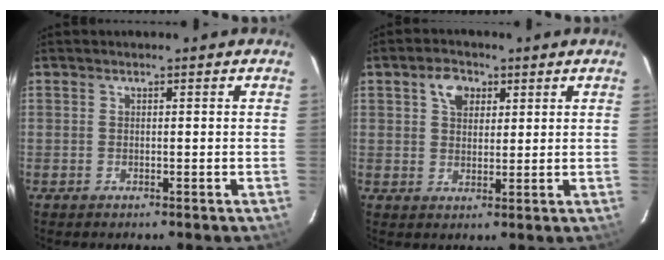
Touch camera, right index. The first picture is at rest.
{"total": 4.7, "force": [2.2, 3.3, 2.5], "torque": [-0.037, 0.013, 0.039]}